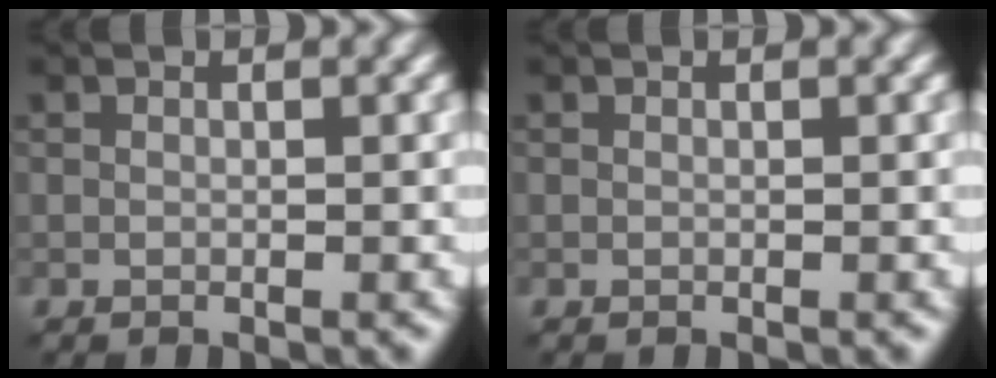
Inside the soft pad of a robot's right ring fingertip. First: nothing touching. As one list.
[{"total": 0.0}]